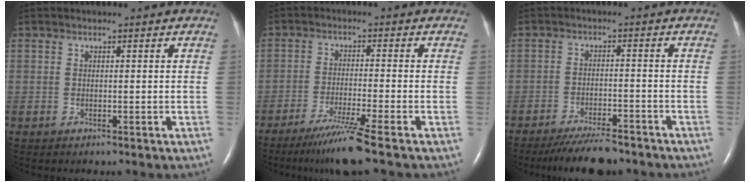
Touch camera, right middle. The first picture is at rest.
{"total": 7.1, "force": [-5.1, -1.6, 4.6], "torque": [-0.086, -0.027, -0.097]}
{"total": 8.4, "force": [-7.4, 1.4, 3.6], "torque": [-0.058, -0.016, -0.120]}